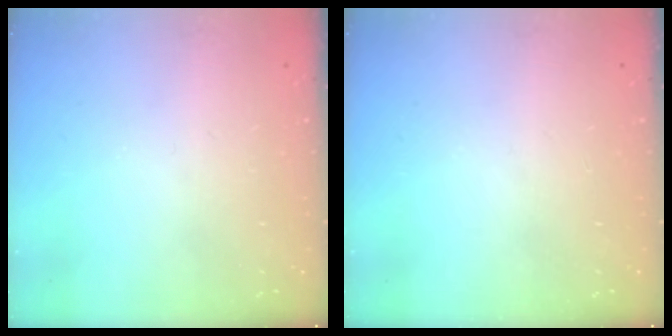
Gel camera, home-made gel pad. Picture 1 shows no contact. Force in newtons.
{"total": 0.0}